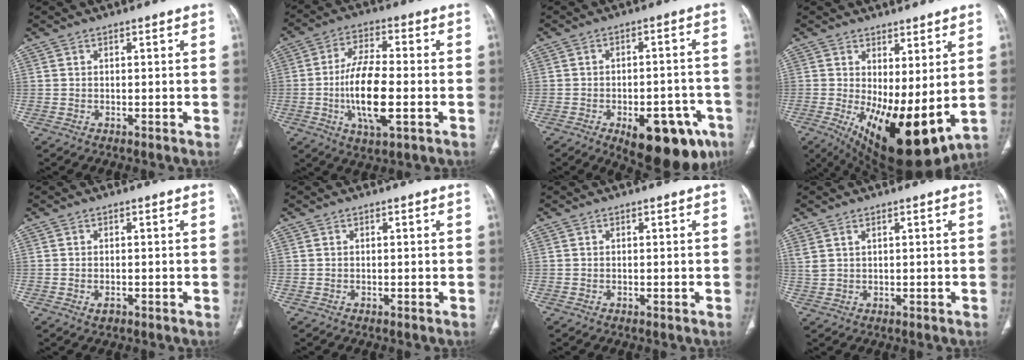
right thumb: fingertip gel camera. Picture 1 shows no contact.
{"total": 13.3, "force": [-2.6, 4.8, 12.1], "torque": [-0.230, 0.006, -0.048]}
{"total": 17.4, "force": [-8.5, 8.0, 12.9], "torque": [-0.110, 0.034, -0.099]}
{"total": 16.1, "force": [-0.6, 6.3, 14.8], "torque": [-0.248, -0.032, 0.014]}
{"total": 1.5, "force": [-0.6, 0.9, 1.0], "torque": [-0.017, 0.002, -0.007]}
{"total": 0.0}
{"total": 0.0}
{"total": 2.5, "force": [1.4, 1.2, 1.7], "torque": [-0.044, 0.005, 0.041]}